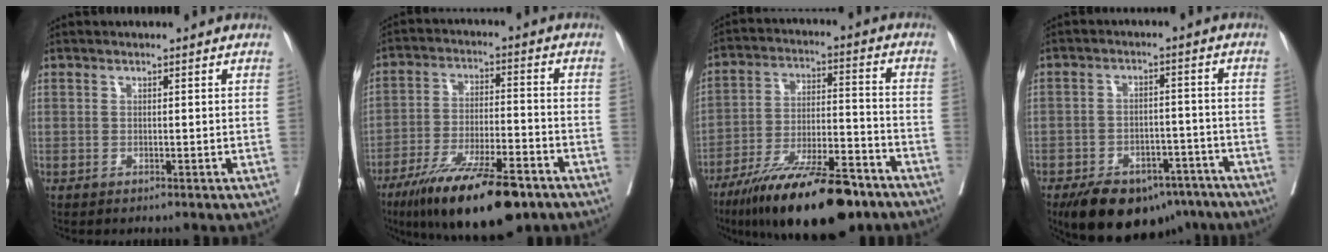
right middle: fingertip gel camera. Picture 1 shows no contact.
{"total": 17.4, "force": [-12.1, 4.0, 11.9], "torque": [-0.188, -0.021, -0.206]}
{"total": 19.4, "force": [-14.1, 4.5, 12.5], "torque": [-0.185, -0.007, -0.237]}
{"total": 15.4, "force": [-10.9, 7.8, 7.6], "torque": [-0.128, 0.006, -0.158]}